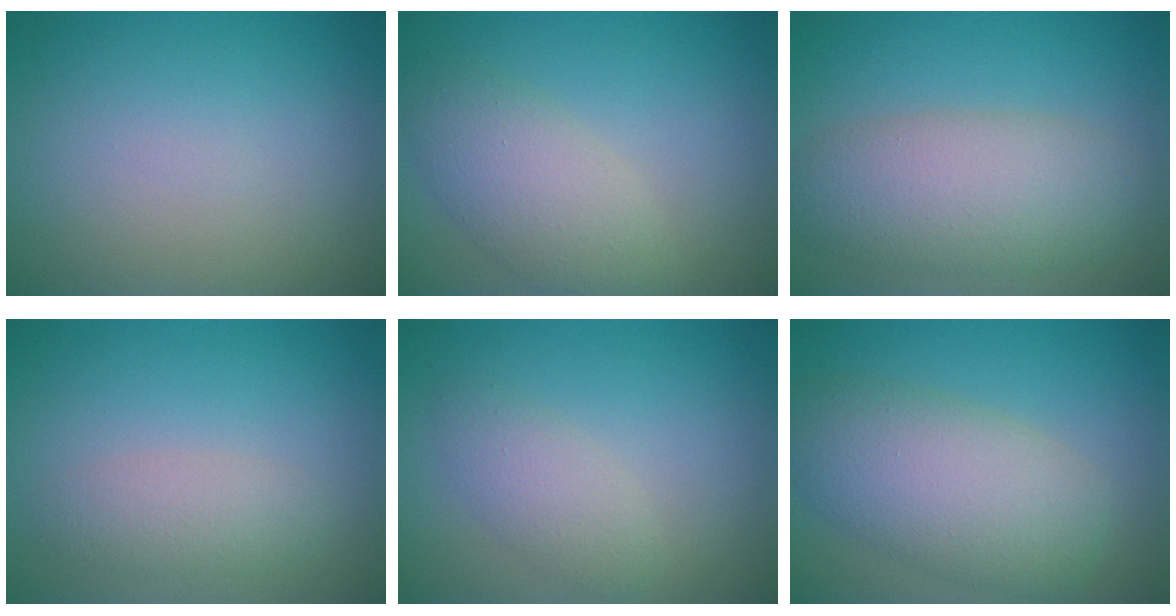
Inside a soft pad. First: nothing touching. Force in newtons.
{"total": 4.8, "press": 4.8, "slide": 0.2}
{"total": 6.3, "press": 6.3, "slide": 0.4}
{"total": 2.3, "press": 2.3, "slide": 0.2}
{"total": 2.4, "press": 2.4, "slide": 0.1}
{"total": 7.3, "press": 7.3, "slide": 0.4}